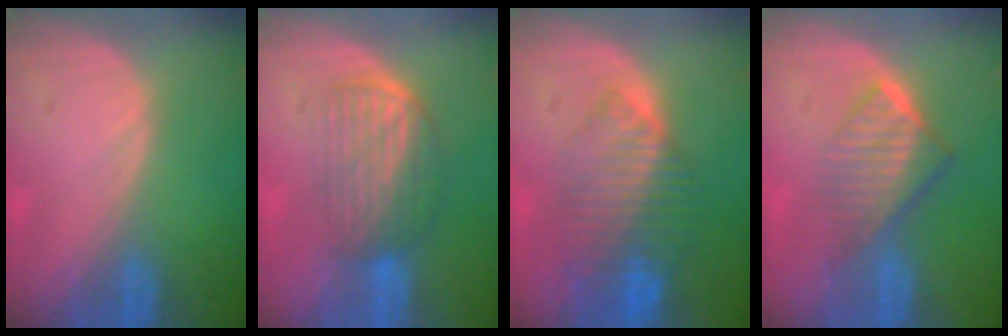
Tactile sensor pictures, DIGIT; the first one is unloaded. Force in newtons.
{"total": 6.0, "press": 5.8, "slide": 1.5}
{"total": 8.2, "press": 7.2, "slide": 3.9}
{"total": 6.5, "press": 5.5, "slide": 3.4}